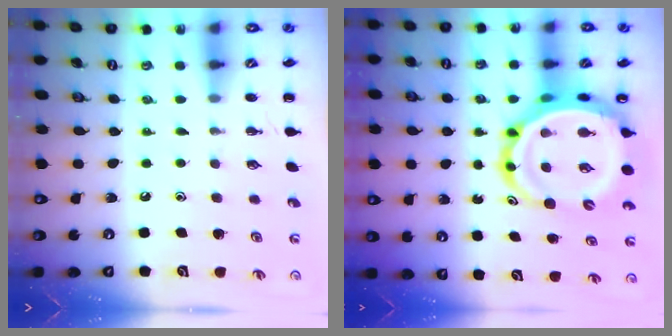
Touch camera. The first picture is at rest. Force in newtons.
{"total": 16.2, "press": 15.5, "slide": 4.5}